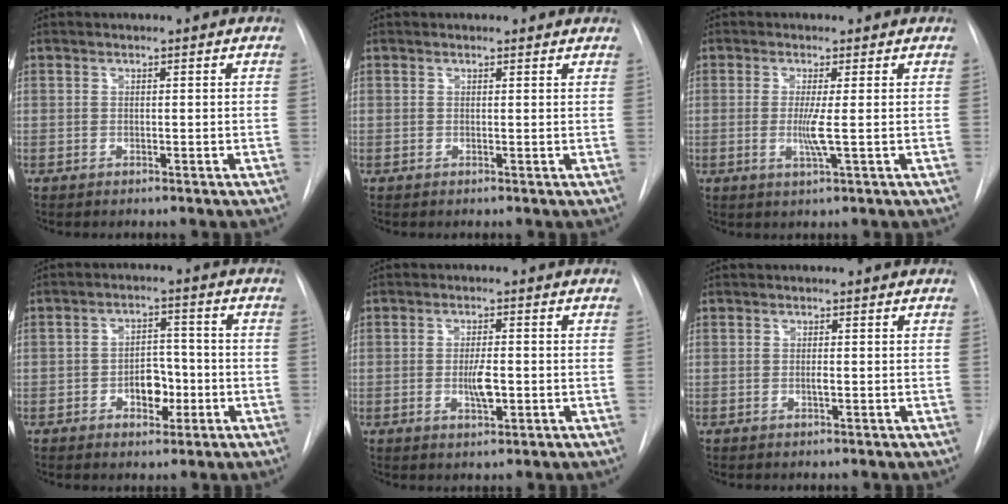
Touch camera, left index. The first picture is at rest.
{"total": 1.6, "force": [1.4, 0.6, 0.0], "torque": [-0.005, -0.001, 0.007]}
{"total": 3.2, "force": [-0.1, -0.4, 3.2], "torque": [-0.070, -0.007, -0.003]}
{"total": 5.3, "force": [-1.7, 3.2, 3.9], "torque": [-0.054, 0.011, -0.025]}
{"total": 3.7, "force": [-0.6, 1.1, 3.5], "torque": [-0.065, -0.002, -0.008]}
{"total": 0.6, "force": [-0.1, 0.1, 0.6], "torque": [-0.013, -0.001, -0.003]}